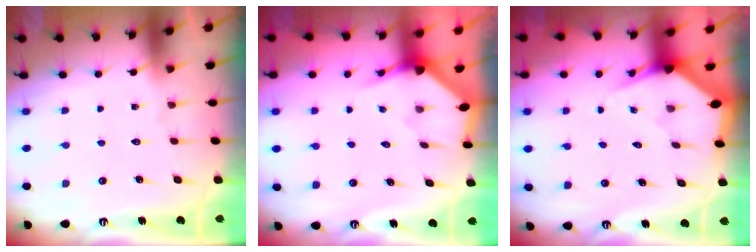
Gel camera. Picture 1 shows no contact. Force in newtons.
{"total": 2.8, "press": 2.8, "slide": 0.3}
{"total": 4.3, "press": 4.3, "slide": 0.2}